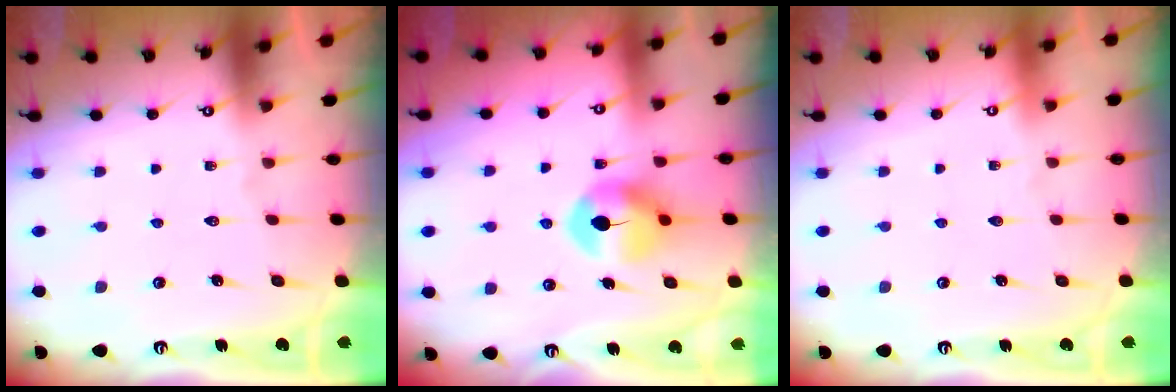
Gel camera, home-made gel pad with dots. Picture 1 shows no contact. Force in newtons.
{"total": 7.9, "press": 7.9, "slide": 0.2}
{"total": 0.0}